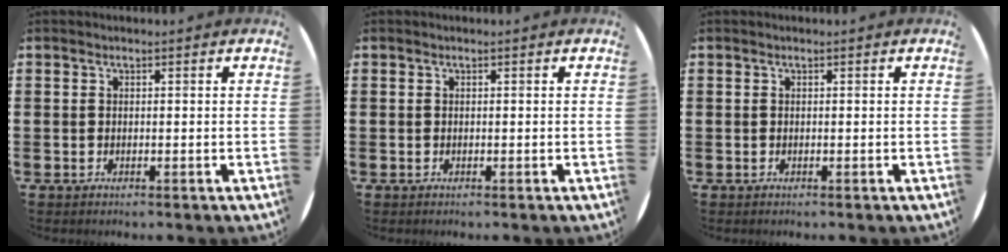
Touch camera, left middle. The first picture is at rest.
{"total": 0.0}
{"total": 0.0}